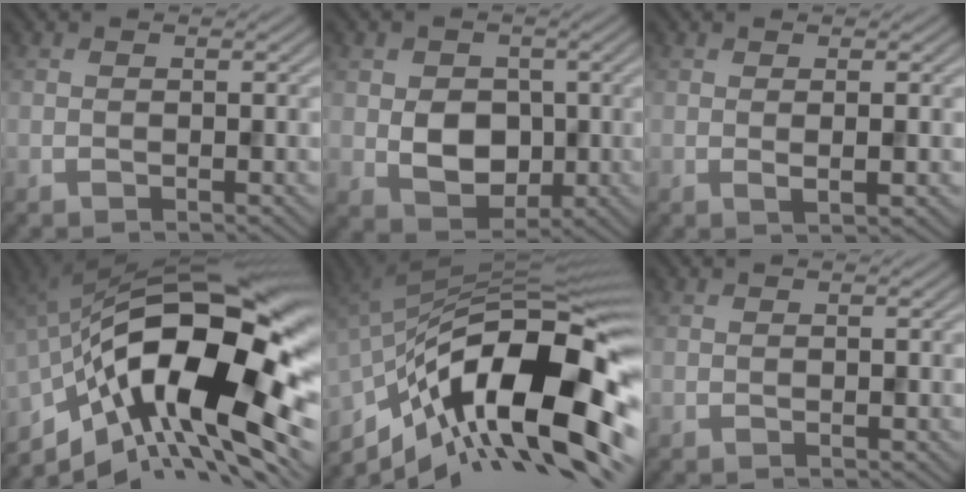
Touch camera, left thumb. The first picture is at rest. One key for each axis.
{"total": 5.7, "fx": -0.3, "fy": 4.6, "fz": 3.3, "tx": -0.074, "ty": -0.009, "tz": -0.004}
{"total": 1.6, "fx": 0.3, "fy": 0.3, "fz": 1.5, "tx": -0.031, "ty": -0.002, "tz": 0.006}
{"total": 19.1, "fx": -6.0, "fy": 8.6, "fz": 16.0, "tx": -0.266, "ty": 0.006, "tz": -0.115}
{"total": 19.2, "fx": -8.5, "fy": 7.4, "fz": 15.6, "tx": -0.269, "ty": -0.002, "tz": -0.156}
{"total": 0.0}